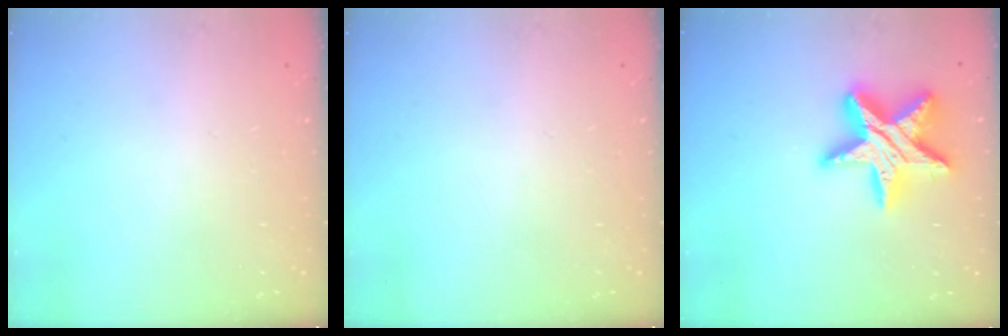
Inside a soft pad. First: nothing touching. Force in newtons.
{"total": 0.0}
{"total": 19.5, "press": 19.5, "slide": 1.4}